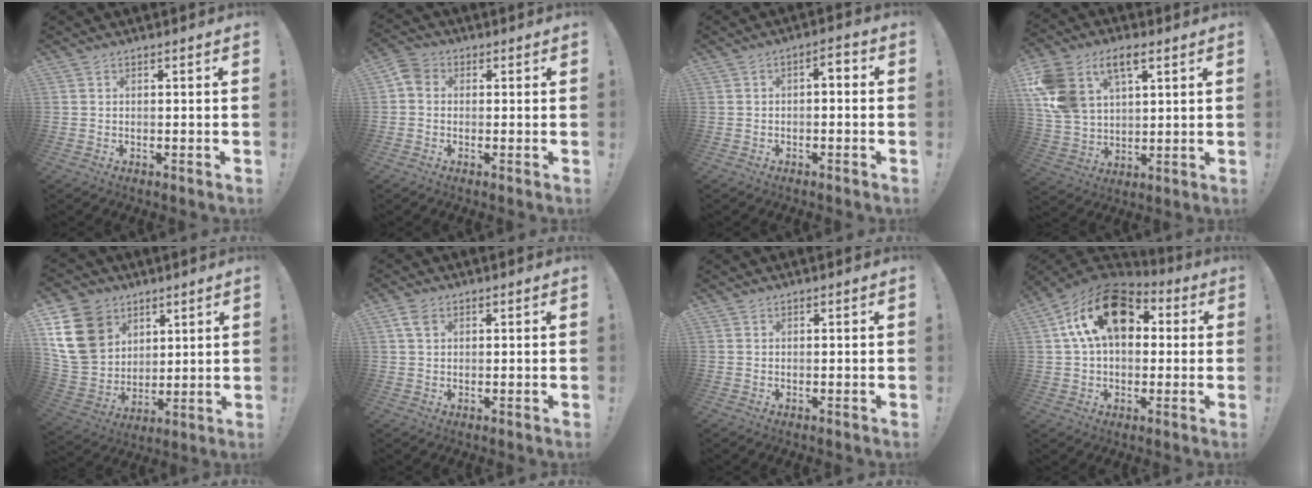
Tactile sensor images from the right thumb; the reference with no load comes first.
{"total": 4.1, "force": [0.0, 3.4, 2.2], "torque": [-0.053, 0.013, 0.003]}
{"total": 3.2, "force": [-1.3, 1.5, 2.5], "torque": [-0.038, 0.010, -0.028]}
{"total": 15.2, "force": [7.4, 9.8, 8.9], "torque": [-0.191, -0.024, 0.141]}
{"total": 18.2, "force": [7.3, 14.4, 8.3], "torque": [-0.153, -0.029, 0.150]}
{"total": 3.6, "force": [1.5, 2.3, 2.3], "torque": [-0.042, 0.001, 0.029]}
{"total": 0.5, "force": [0.5, 0.3, 0.0], "torque": [0.002, 0.000, 0.008]}
{"total": 19.8, "force": [6.3, 12.3, 14.2], "torque": [-0.238, -0.004, 0.111]}